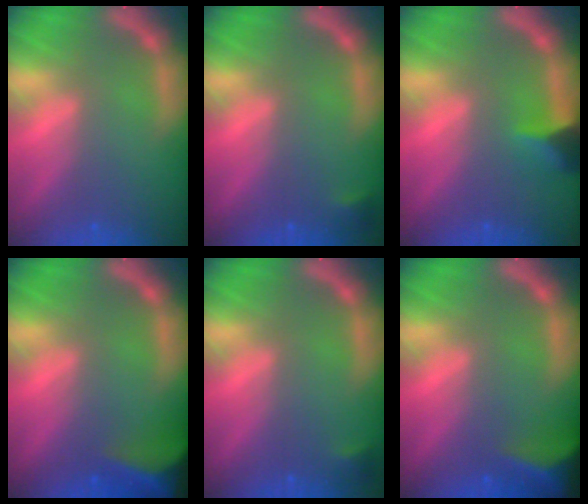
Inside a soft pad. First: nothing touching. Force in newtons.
{"total": 0.9}
{"total": 2.9}
{"total": 10.0}
{"total": 0.9}
{"total": 7.5}